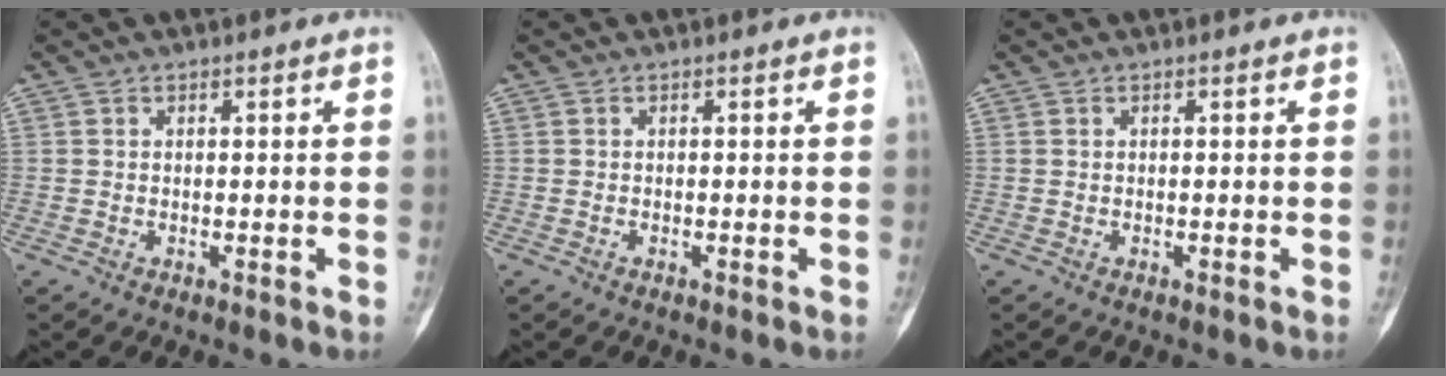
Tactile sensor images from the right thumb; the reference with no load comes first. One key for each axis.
{"total": 0.0}
{"total": 0.0}